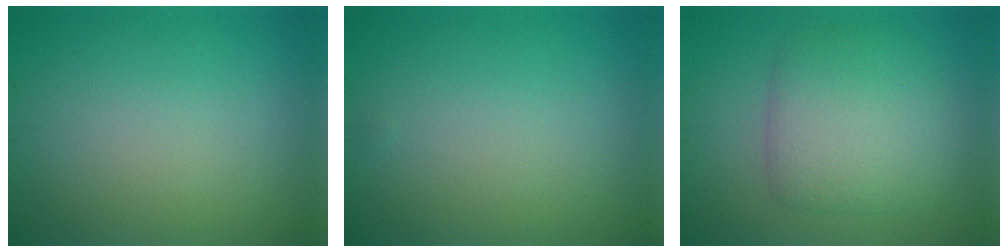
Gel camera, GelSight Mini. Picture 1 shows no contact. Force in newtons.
{"total": 0.0}
{"total": 5.8, "press": 5.8, "slide": 0.3}